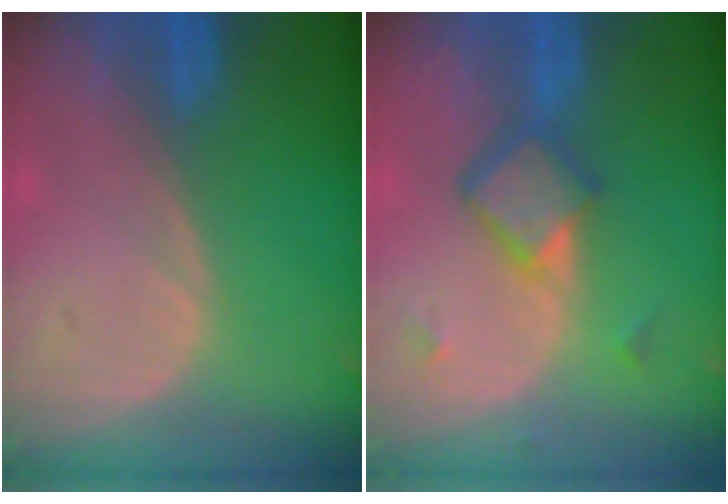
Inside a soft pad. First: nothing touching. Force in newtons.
{"total": 5.9, "press": 5.1, "slide": 2.9}